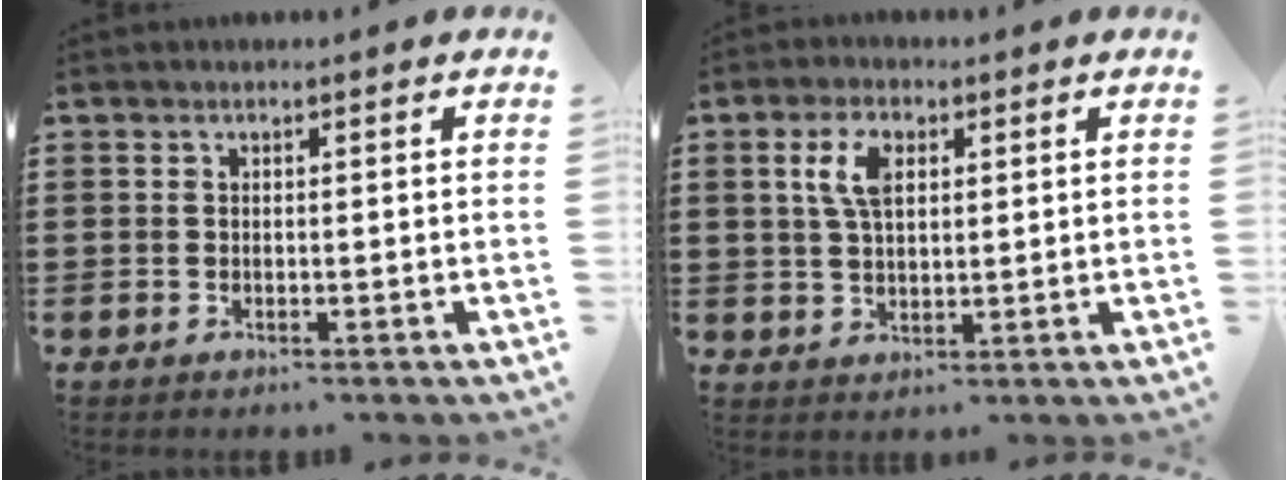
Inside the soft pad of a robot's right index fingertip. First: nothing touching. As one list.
[{"total": 5.7, "force": [2.0, 3.0, 4.5], "torque": [-0.099, 0.013, 0.033]}]